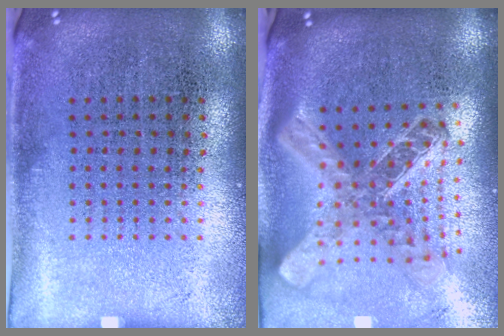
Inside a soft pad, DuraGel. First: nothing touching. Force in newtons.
{"total": 2.6, "press": 2.0, "slide": 1.7}